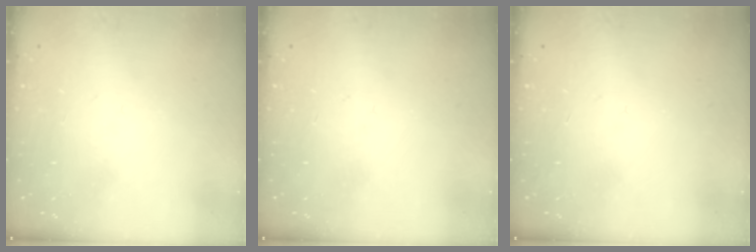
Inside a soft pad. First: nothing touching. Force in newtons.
{"total": 0.0}
{"total": 0.0}